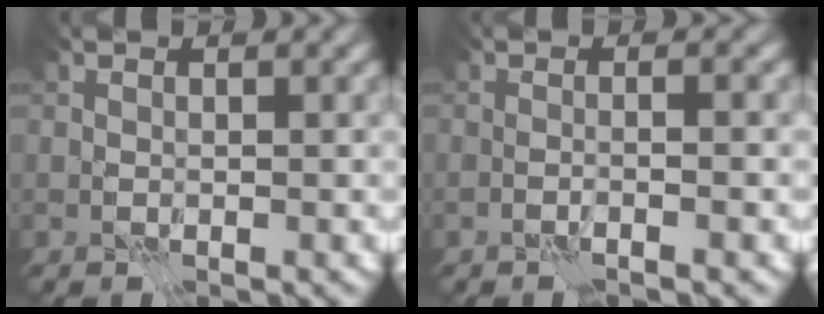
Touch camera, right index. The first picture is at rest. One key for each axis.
{"total": 1.5, "fx": -0.5, "fy": 0.0, "fz": 1.4, "tx": -0.007, "ty": -0.003, "tz": -0.019}